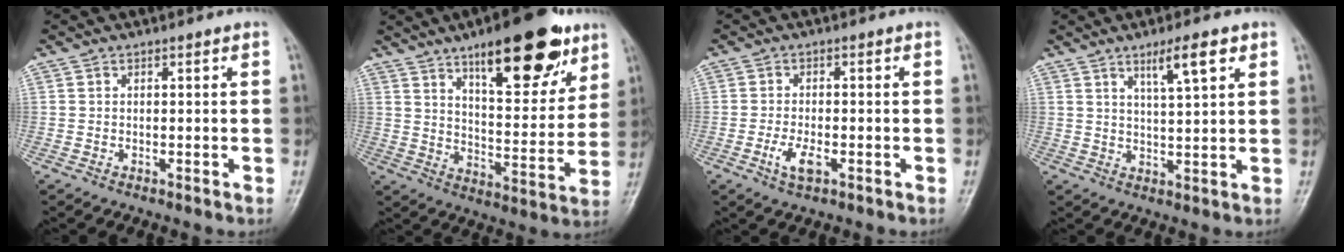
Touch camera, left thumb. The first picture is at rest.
{"total": 21.0, "force": [12.6, 7.5, 15.0], "torque": [-0.173, -0.058, 0.194]}
{"total": 3.9, "force": [-1.5, 1.8, 3.1], "torque": [-0.062, 0.002, -0.025]}
{"total": 6.4, "force": [3.8, 1.1, 5.1], "torque": [-0.083, -0.018, 0.066]}